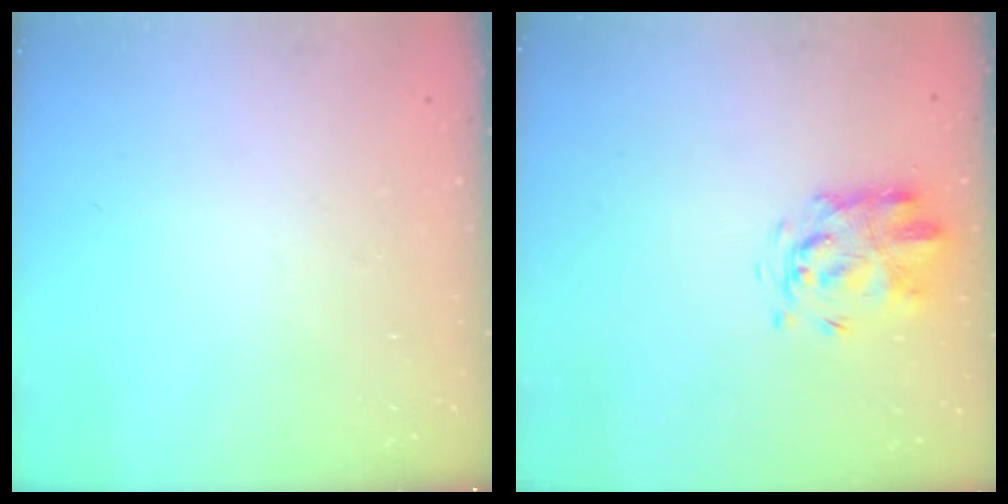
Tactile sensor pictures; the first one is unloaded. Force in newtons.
{"total": 3.4, "press": 3.3, "slide": 0.9}